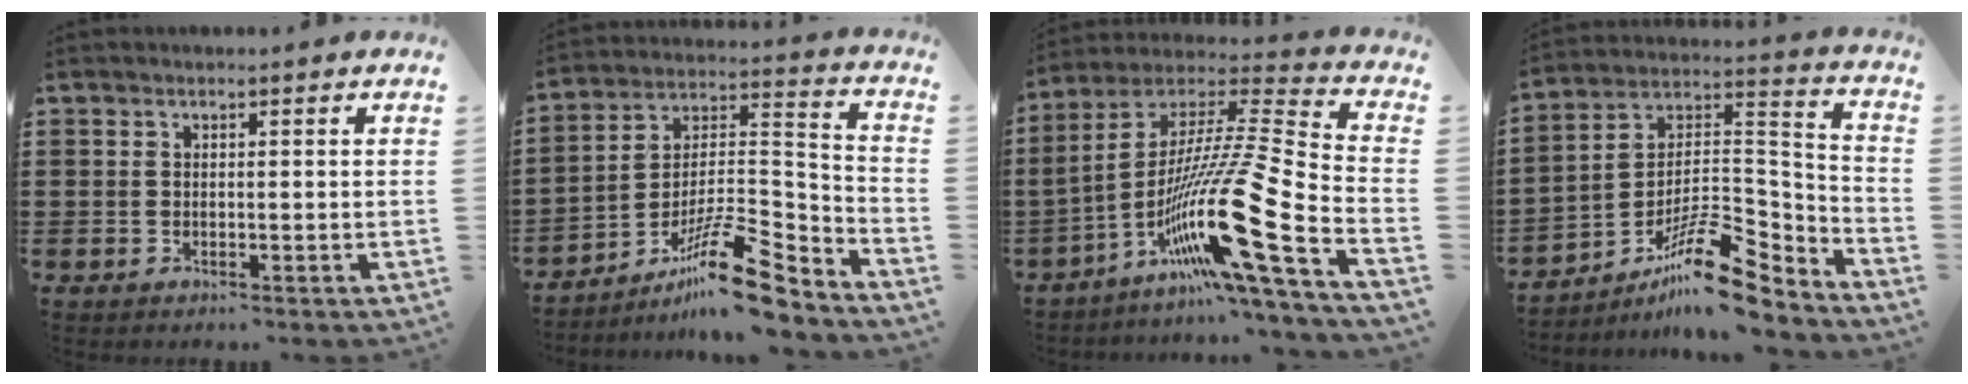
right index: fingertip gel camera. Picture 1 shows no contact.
{"total": 14.2, "force": [-10.2, 3.0, 9.5], "torque": [-0.151, 0.037, -0.183]}
{"total": 19.8, "force": [-8.2, 0.9, 18.0], "torque": [-0.348, -0.023, -0.157]}
{"total": 13.8, "force": [-9.6, 4.3, 9.0], "torque": [-0.146, 0.027, -0.179]}